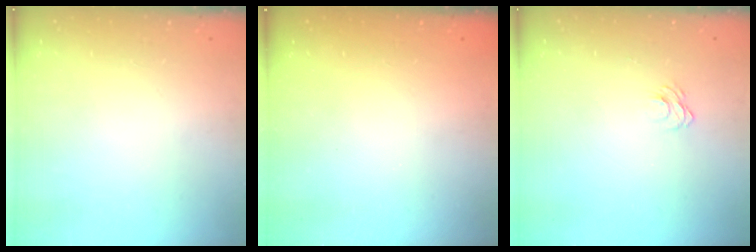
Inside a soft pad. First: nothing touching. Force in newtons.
{"total": 2.4, "press": 2.3, "slide": 0.8}
{"total": 5.2, "press": 5.1, "slide": 0.5}